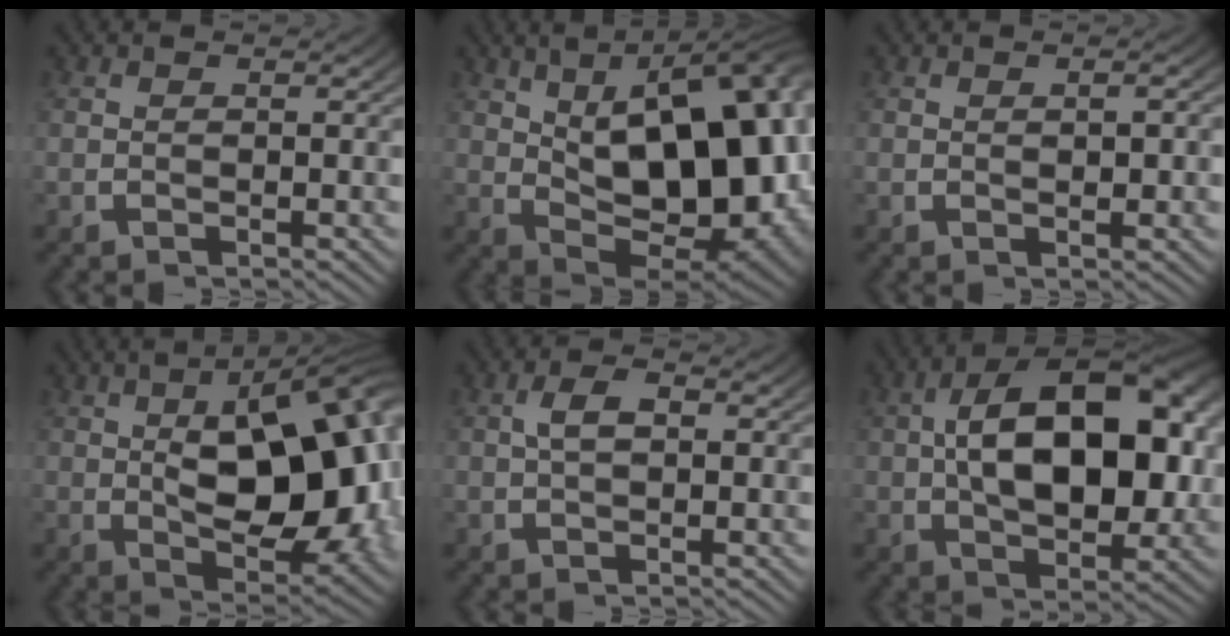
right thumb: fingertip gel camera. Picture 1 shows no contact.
{"total": 18.6, "force": [2.0, 10.1, 15.5], "torque": [-0.224, -0.041, 0.056]}
{"total": 1.3, "force": [0.0, 0.6, 1.2], "torque": [-0.012, -0.004, 0.004]}
{"total": 15.2, "force": [0.5, 7.9, 13.0], "torque": [-0.191, -0.025, 0.023]}
{"total": 2.5, "force": [0.4, 1.3, 2.1], "torque": [-0.037, 0.005, 0.007]}
{"total": 15.9, "force": [0.8, 9.3, 12.8], "torque": [-0.197, -0.032, 0.027]}